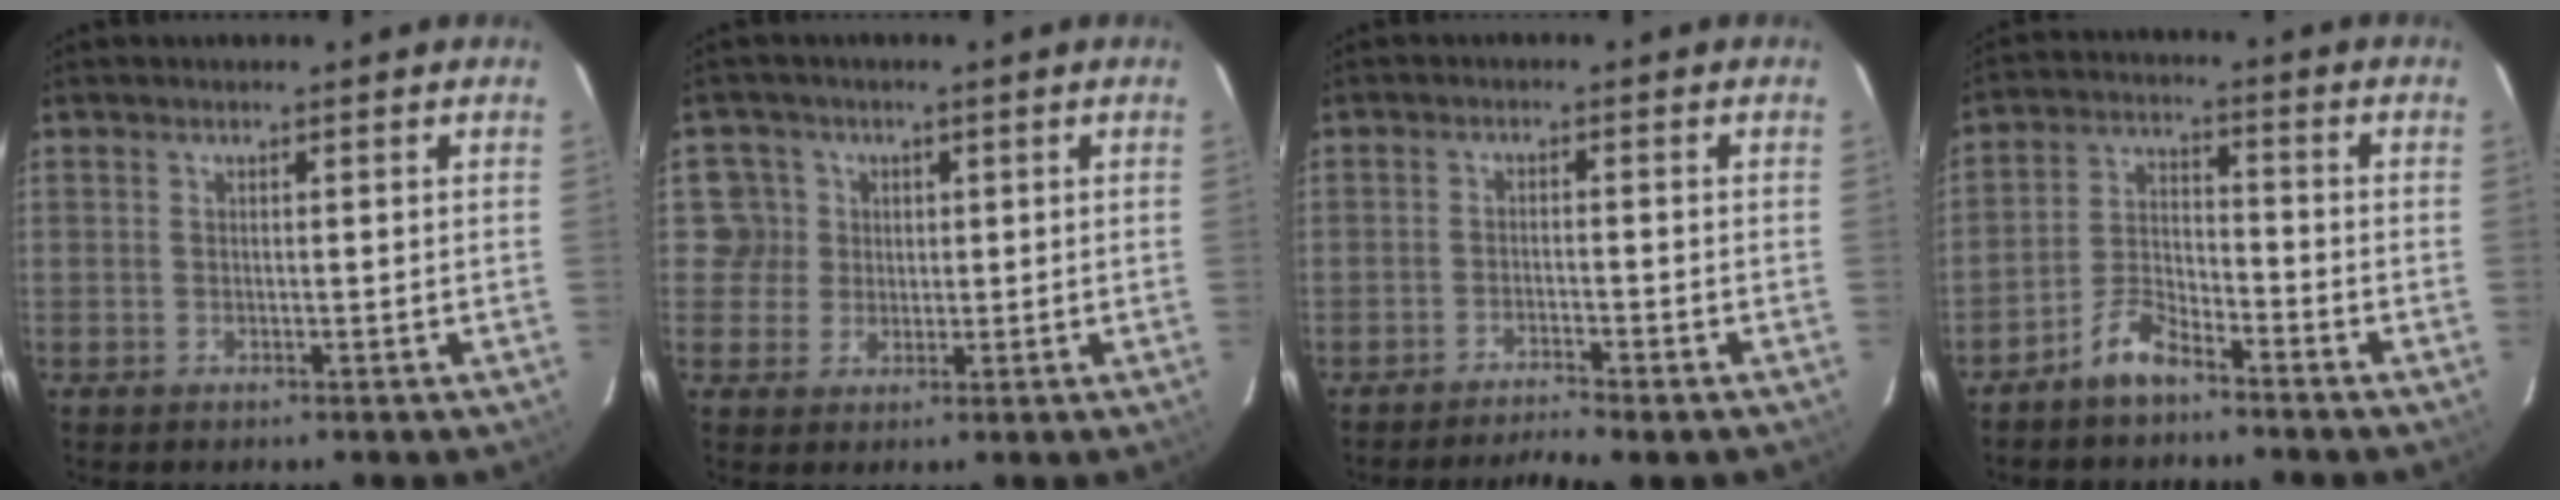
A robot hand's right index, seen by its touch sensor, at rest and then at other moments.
{"total": 4.4, "force": [0.8, 4.3, 0.2], "torque": [0.014, 0.020, 0.011]}
{"total": 5.4, "force": [-4.9, -0.2, 2.3], "torque": [-0.052, -0.007, -0.079]}
{"total": 6.2, "force": [-5.1, 2.2, 3.0], "torque": [-0.070, 0.014, -0.099]}